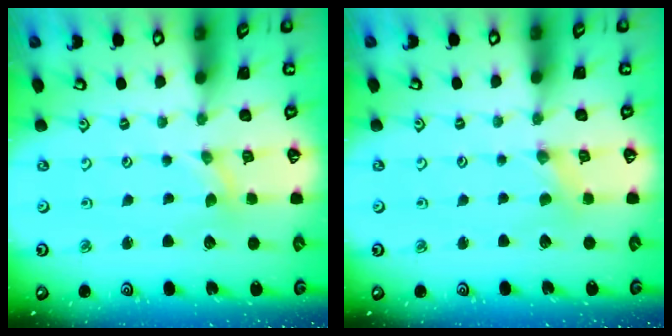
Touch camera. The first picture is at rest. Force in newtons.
{"total": 0.7, "press": 0.7, "slide": 0.2}